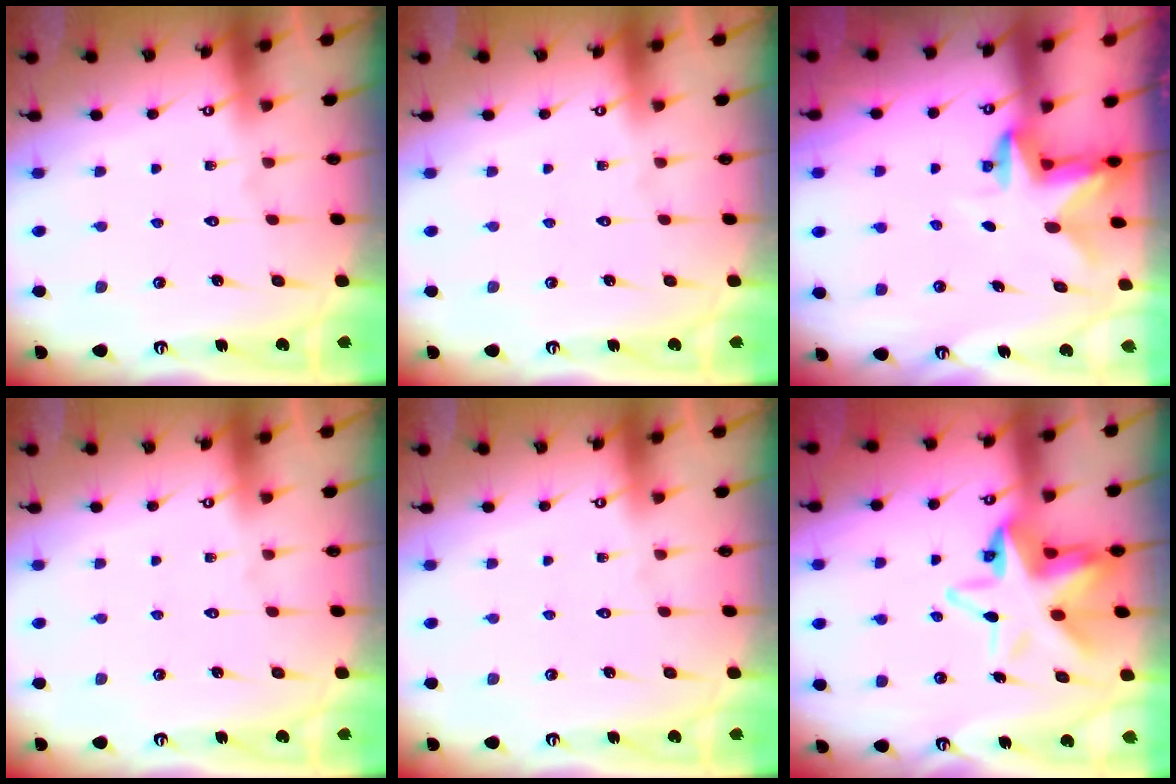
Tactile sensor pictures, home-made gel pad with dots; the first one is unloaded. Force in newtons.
{"total": 0.0}
{"total": 2.8, "press": 2.7, "slide": 0.5}
{"total": 0.0}
{"total": 0.0}
{"total": 13.0, "press": 12.9, "slide": 1.9}